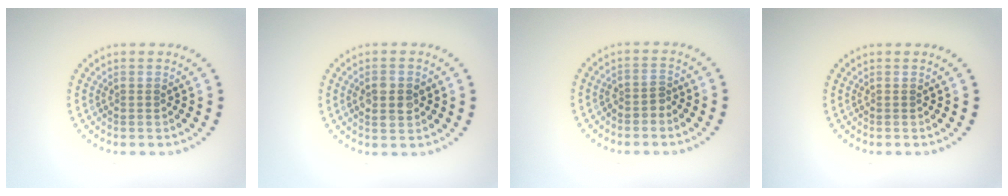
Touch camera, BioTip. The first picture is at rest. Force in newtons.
{"total": 2.4, "press": 2.4, "slide": 0.2}
{"total": 1.2, "press": 1.0, "slide": 0.6}
{"total": 0.0}